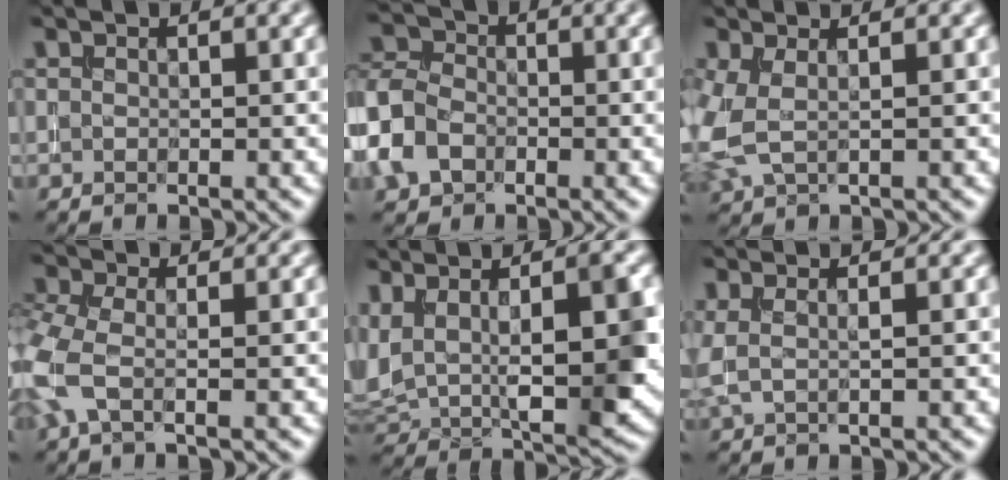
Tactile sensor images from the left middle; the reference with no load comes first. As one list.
[{"total": 5.0, "force": [-2.3, 3.6, 2.6], "torque": [-0.060, 0.005, -0.063]}, {"total": 2.8, "force": [0.1, 1.4, 2.4], "torque": [-0.075, 0.000, -0.001]}, {"total": 4.3, "force": [-1.4, 2.2, 3.5], "torque": [-0.102, 0.000, -0.042]}, {"total": 9.6, "force": [1.7, 3.7, 8.7], "torque": [-0.160, -0.001, 0.035]}, {"total": 1.5, "force": [0.6, 0.5, 1.3], "torque": [-0.021, 0.007, 0.007]}]